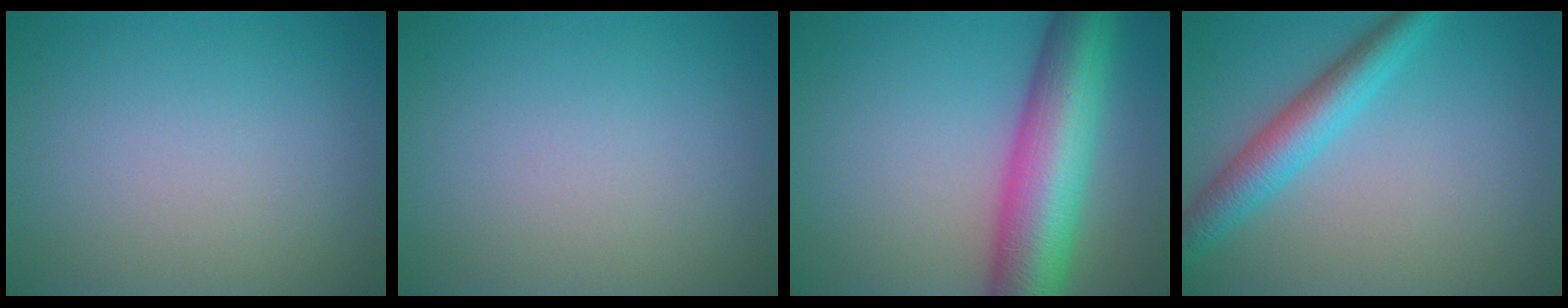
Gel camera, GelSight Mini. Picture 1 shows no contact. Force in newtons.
{"total": 0.0}
{"total": 11.0, "press": 11.0, "slide": 0.3}
{"total": 4.3, "press": 4.3, "slide": 0.2}